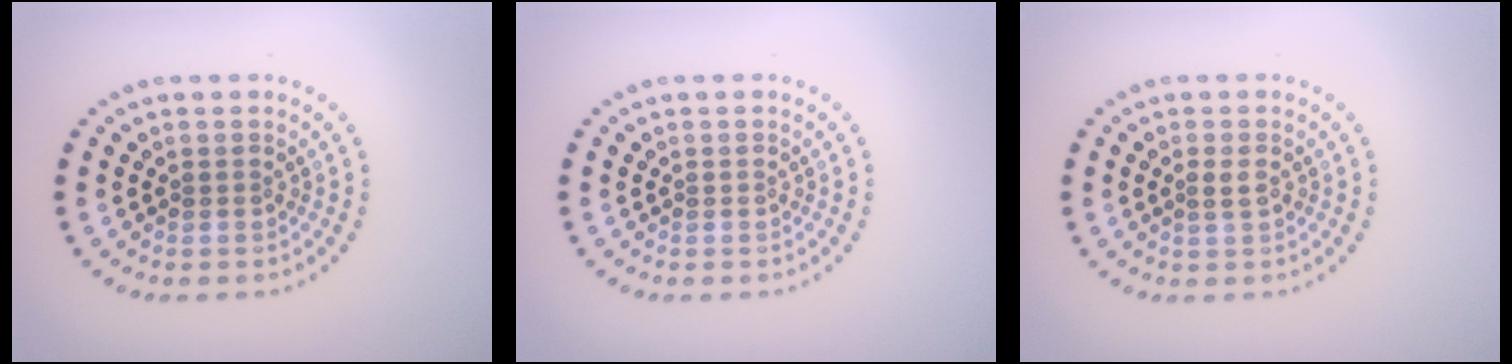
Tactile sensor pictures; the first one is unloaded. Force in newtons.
{"total": 0.0}
{"total": 1.0, "press": 1.0, "slide": 0.4}